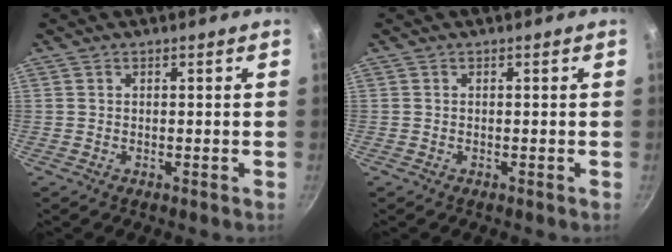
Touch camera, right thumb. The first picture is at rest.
{"total": 0.0}